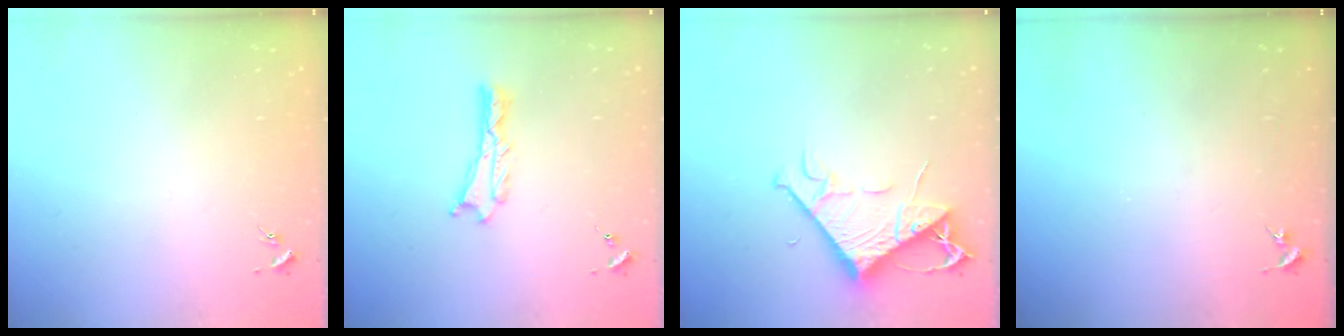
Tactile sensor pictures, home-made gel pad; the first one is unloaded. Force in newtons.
{"total": 0.7, "press": 0.6, "slide": 0.2}
{"total": 7.8, "press": 7.8, "slide": 0.8}
{"total": 0.0}